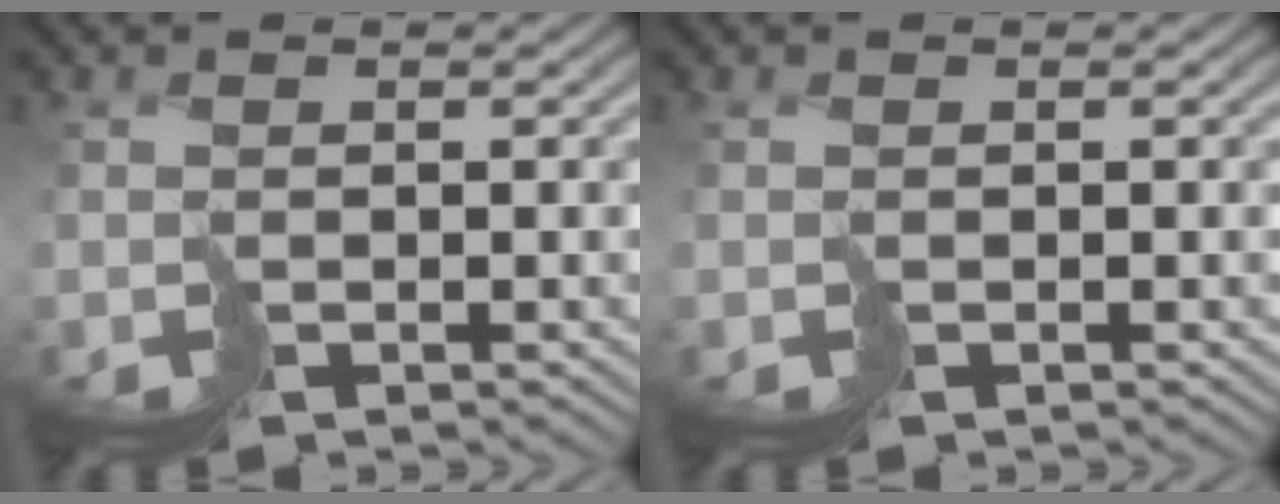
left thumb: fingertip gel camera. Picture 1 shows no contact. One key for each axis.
{"total": 0.0}